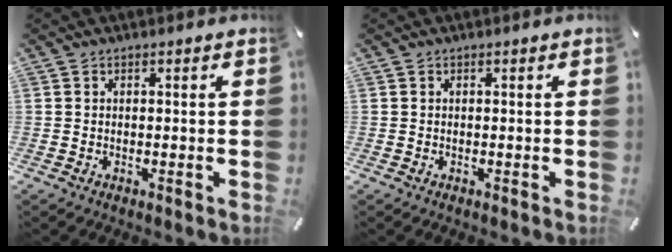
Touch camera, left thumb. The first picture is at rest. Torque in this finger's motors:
{"motor_torque": [0.00, 0.00, -0.02, 0.02, 0.00]}